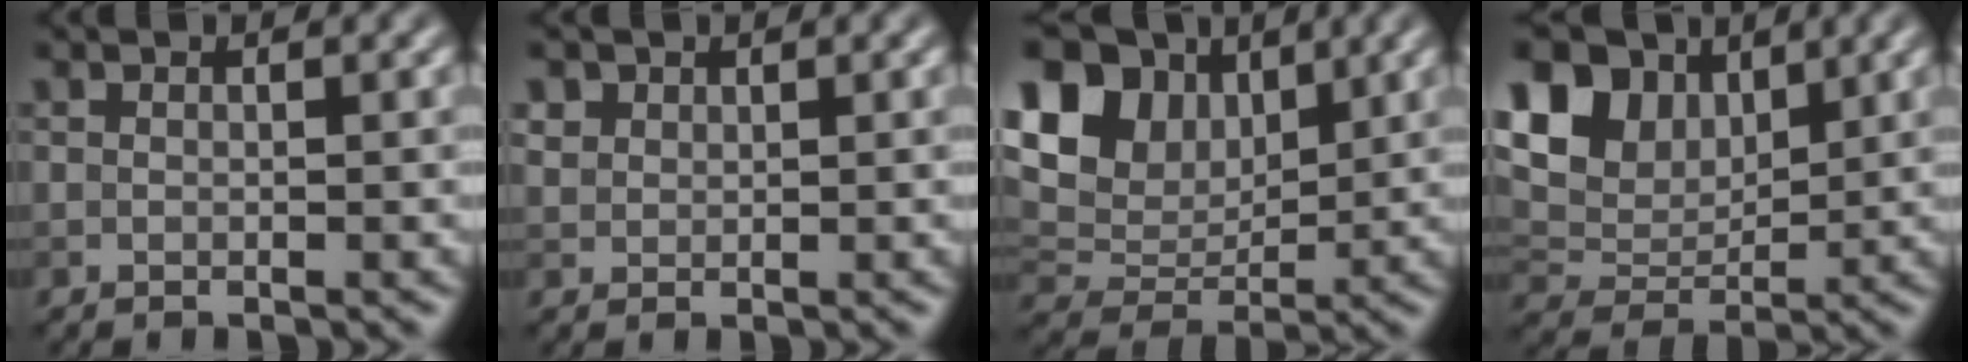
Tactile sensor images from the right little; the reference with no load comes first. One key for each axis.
{"total": 1.3, "fx": 0.8, "fy": 1.0, "fz": 0.2, "tx": -0.007, "ty": -0.002, "tz": 0.019}
{"total": 11.6, "fx": 4.9, "fy": 7.9, "fz": 6.9, "tx": -0.152, "ty": 0.028, "tz": 0.086}
{"total": 10.2, "fx": 4.9, "fy": 6.8, "fz": 5.7, "tx": -0.134, "ty": 0.025, "tz": 0.076}